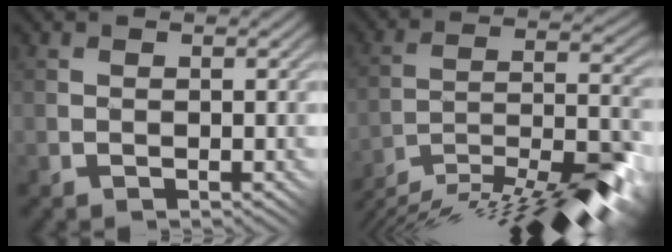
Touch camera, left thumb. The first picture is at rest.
{"total": 16.0, "force": [-13.3, 2.2, 8.6], "torque": [-0.141, 0.013, -0.220]}